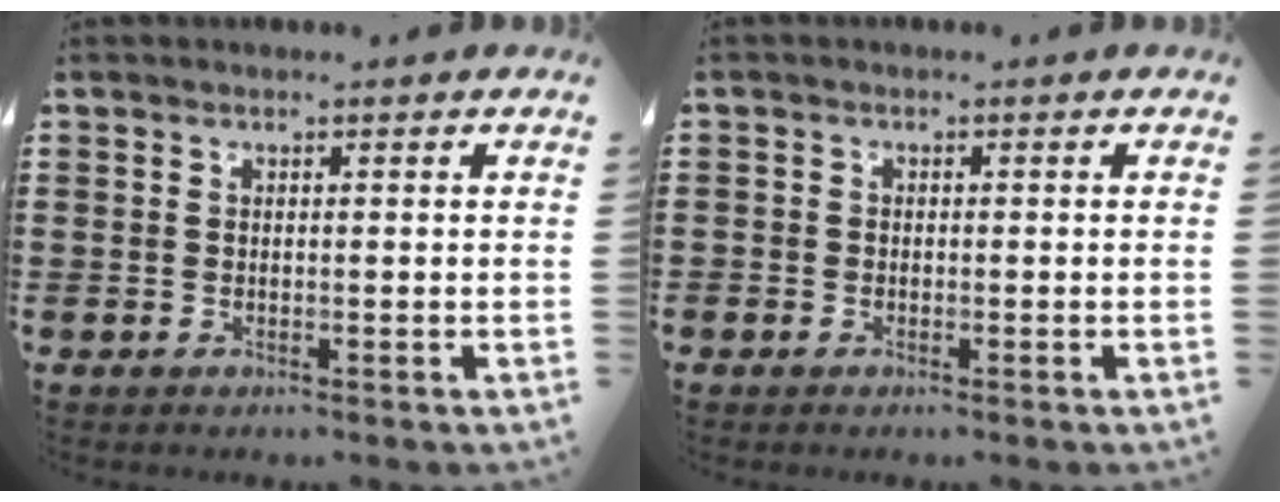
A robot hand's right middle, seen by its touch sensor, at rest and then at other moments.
{"total": 0.9, "force": [-0.5, 0.7, 0.1], "torque": [-0.003, 0.002, -0.011]}